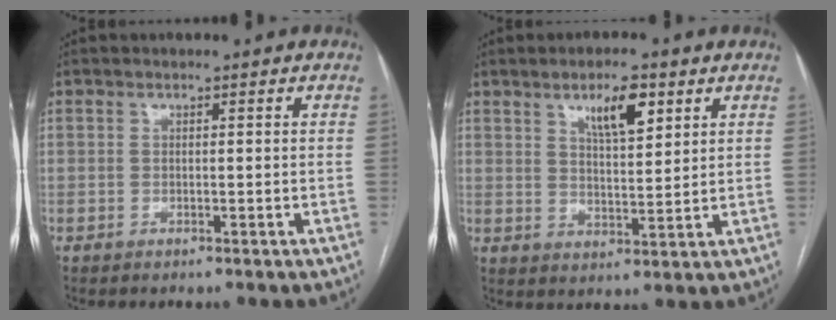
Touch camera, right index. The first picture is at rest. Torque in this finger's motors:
{"motor_torque": [0.57, 0.56, 0.15, 0.06]}